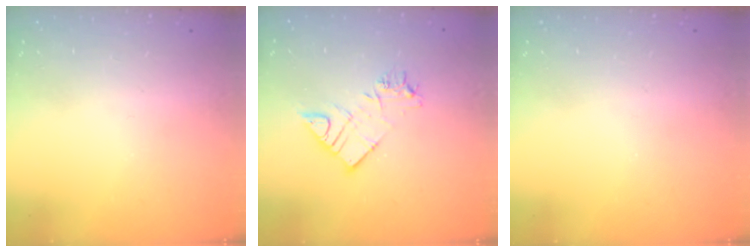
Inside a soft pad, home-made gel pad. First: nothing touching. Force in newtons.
{"total": 10.5, "press": 10.5, "slide": 1.0}
{"total": 0.0}